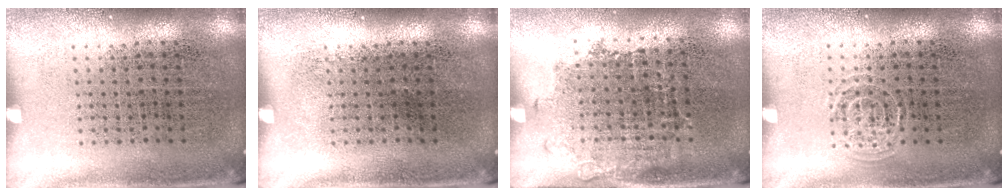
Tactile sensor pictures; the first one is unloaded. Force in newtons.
{"total": 0.0}
{"total": 1.1, "press": 0.9, "slide": 0.6}
{"total": 0.5, "press": 0.5, "slide": 0.1}